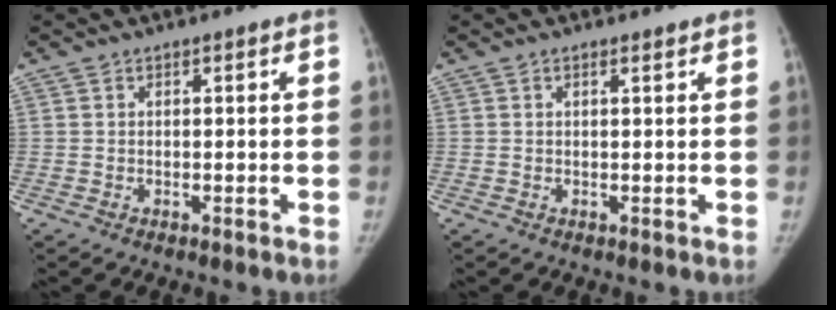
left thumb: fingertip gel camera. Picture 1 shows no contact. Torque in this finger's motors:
{"motor_torque": [-0.20, -0.08, -0.09, 0.47, -0.02]}